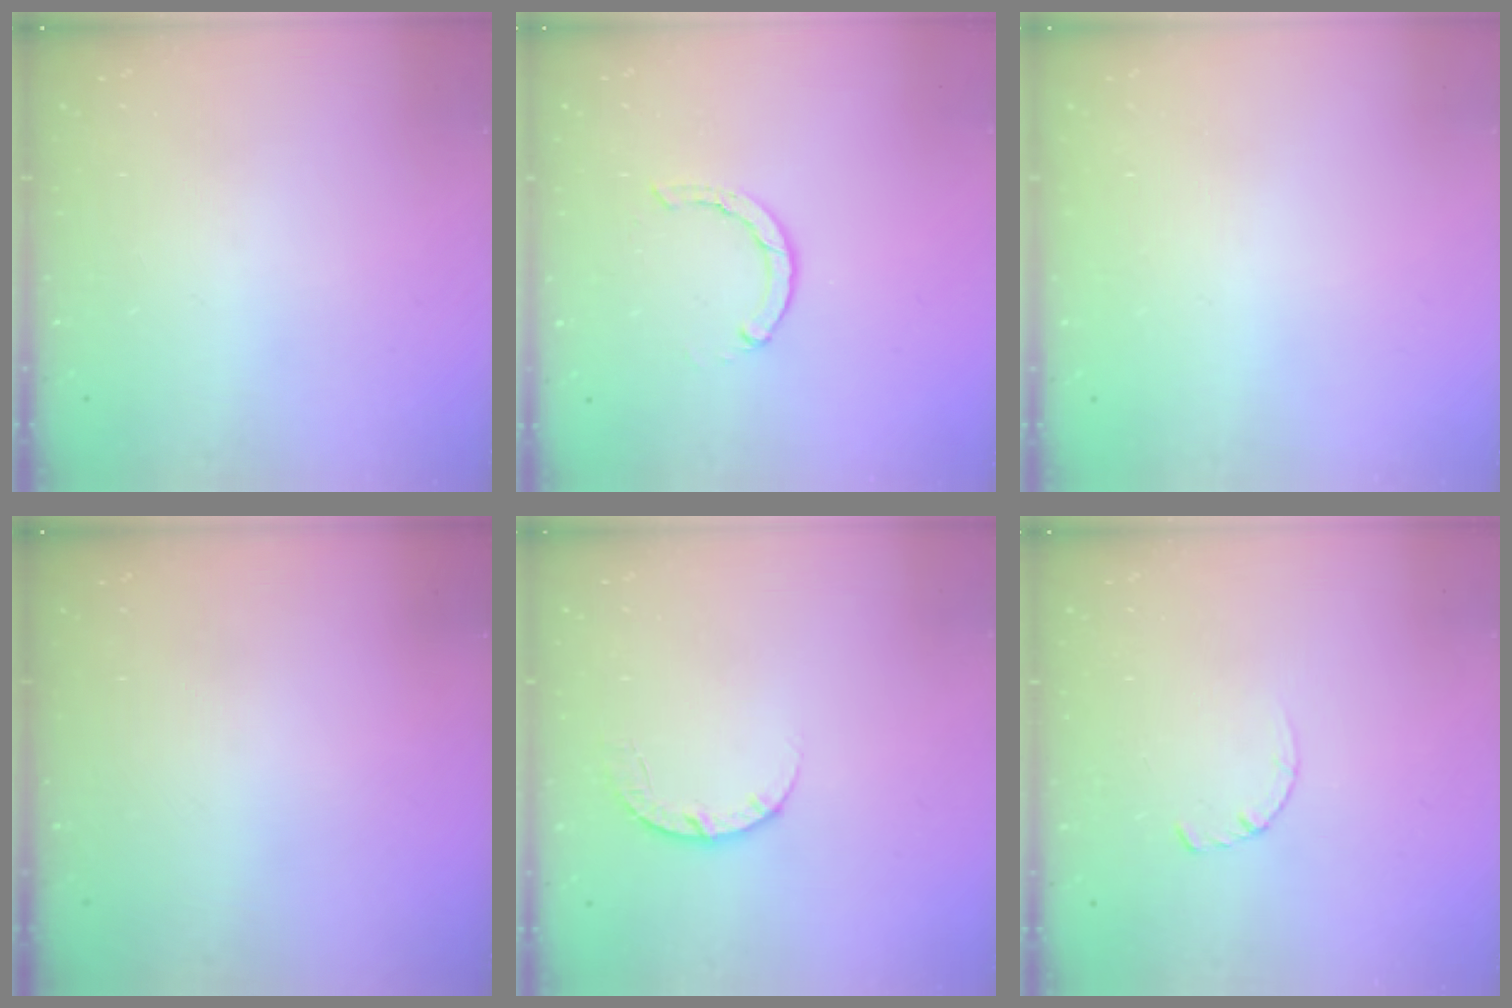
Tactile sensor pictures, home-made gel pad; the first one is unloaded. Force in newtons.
{"total": 2.1, "press": 2.1, "slide": 0.3}
{"total": 2.4, "press": 2.4, "slide": 0.2}
{"total": 0.0}
{"total": 4.6, "press": 4.5, "slide": 0.7}
{"total": 2.8, "press": 2.8, "slide": 0.4}